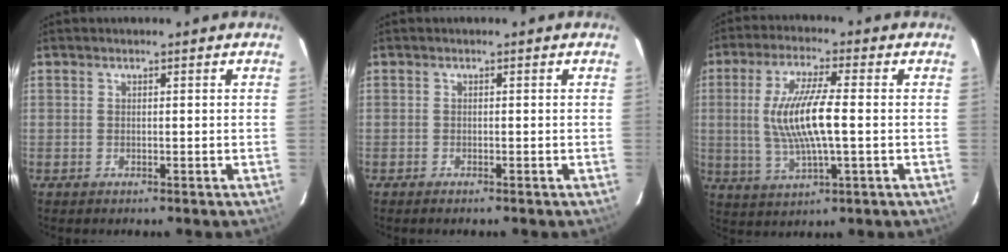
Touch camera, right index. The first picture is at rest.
{"total": 0.7, "force": [-0.6, 0.2, 0.3], "torque": [-0.008, -0.002, -0.013]}
{"total": 11.7, "force": [-0.1, 2.3, 11.5], "torque": [-0.224, -0.004, 0.002]}